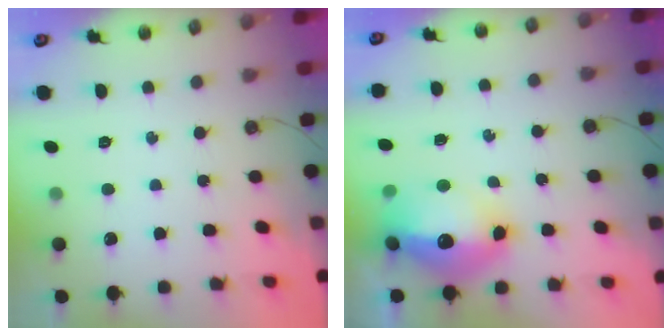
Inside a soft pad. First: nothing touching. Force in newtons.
{"total": 17.8, "press": 17.7, "slide": 1.7}